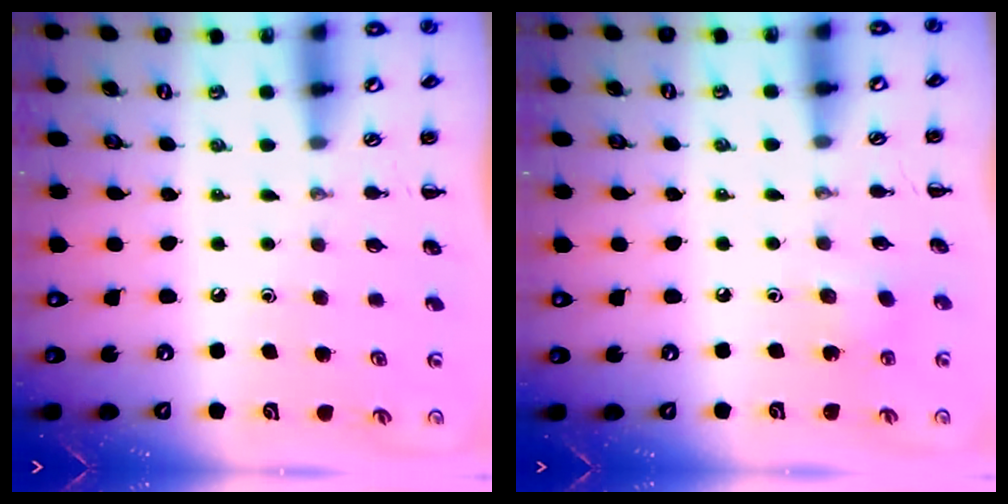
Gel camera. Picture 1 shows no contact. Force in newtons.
{"total": 2.8, "press": 2.6, "slide": 0.9}